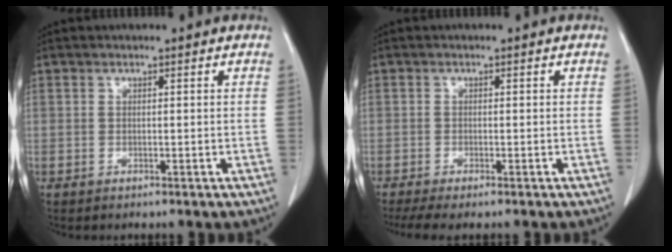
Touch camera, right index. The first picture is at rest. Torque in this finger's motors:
{"motor_torque": [0.46, -0.48, 0.22, 0.06]}